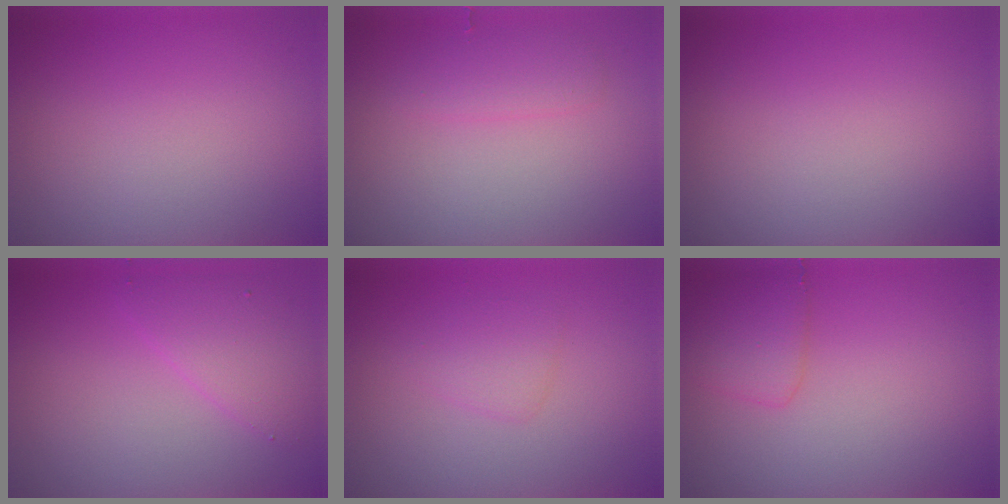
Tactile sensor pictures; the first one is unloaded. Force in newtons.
{"total": 1.7, "press": 1.7, "slide": 0.2}
{"total": 0.0}
{"total": 3.1, "press": 3.1, "slide": 0.3}
{"total": 1.6, "press": 1.6, "slide": 0.0}
{"total": 2.2, "press": 2.2, "slide": 0.1}